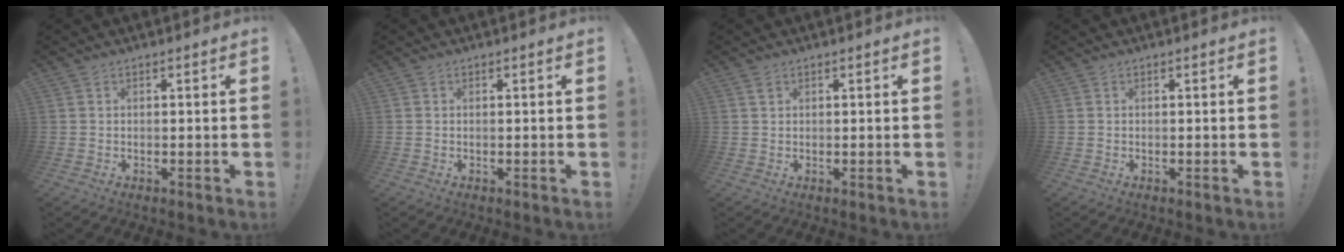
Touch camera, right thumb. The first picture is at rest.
{"total": 0.0}
{"total": 0.9, "force": [0.7, 0.6, 0.4], "torque": [-0.005, 0.000, 0.012]}
{"total": 0.0}